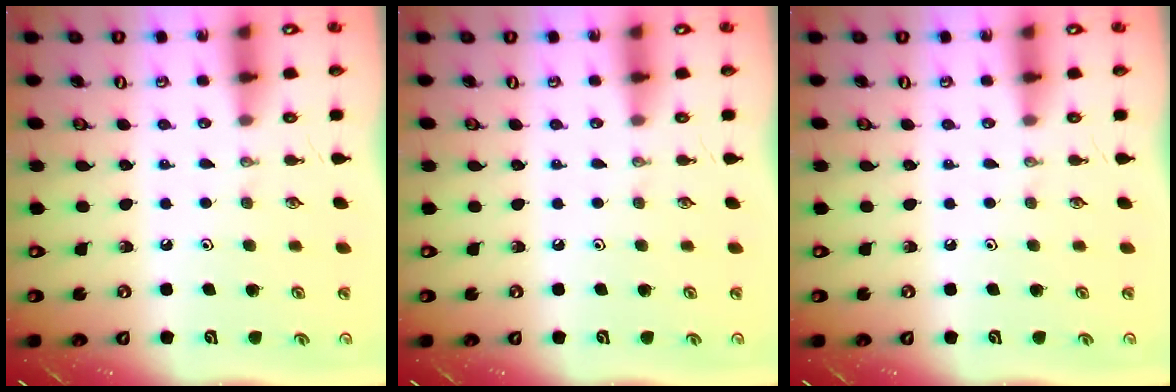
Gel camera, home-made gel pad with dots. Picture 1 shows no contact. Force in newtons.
{"total": 0.0}
{"total": 0.0}